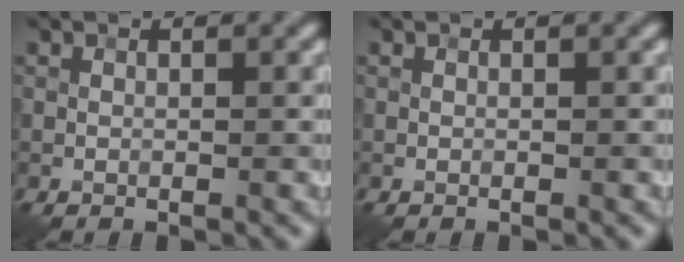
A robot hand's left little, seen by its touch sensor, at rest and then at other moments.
{"total": 0.0}